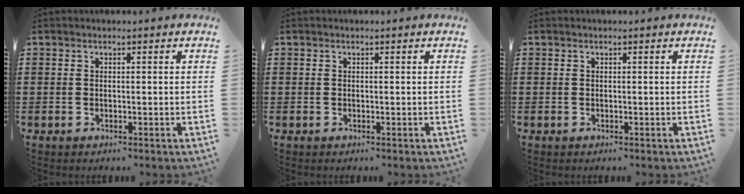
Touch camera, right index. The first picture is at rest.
{"total": 0.0}
{"total": 0.0}